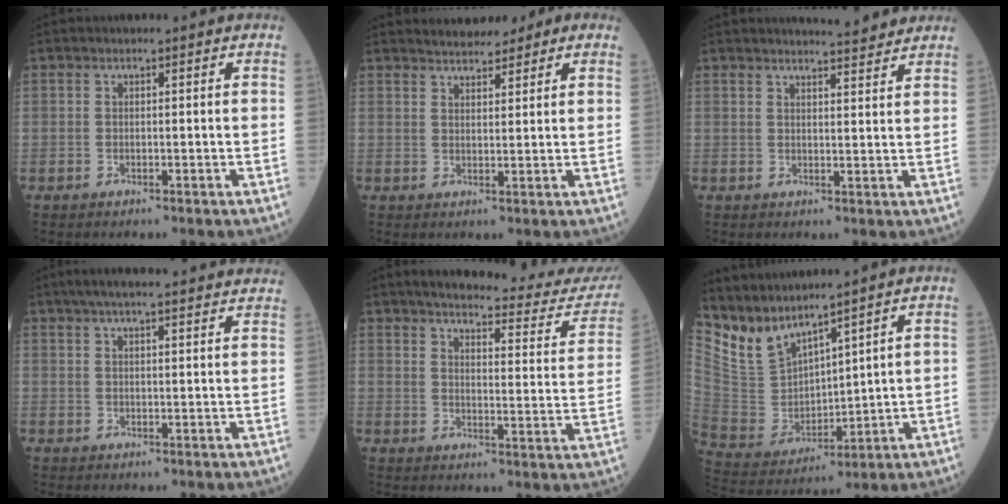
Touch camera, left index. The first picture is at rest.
{"total": 5.5, "force": [4.6, 2.0, 2.3], "torque": [-0.037, 0.020, 0.064]}
{"total": 5.6, "force": [5.4, 0.2, 1.5], "torque": [-0.024, -0.005, 0.060]}
{"total": 17.0, "force": [15.0, 1.6, 7.9], "torque": [-0.114, 0.047, 0.189]}
{"total": 21.4, "force": [20.2, 1.9, 7.0], "torque": [-0.082, -0.070, 0.232]}
{"total": 10.2, "force": [9.5, 1.3, 3.3], "torque": [-0.098, 0.003, 0.216]}